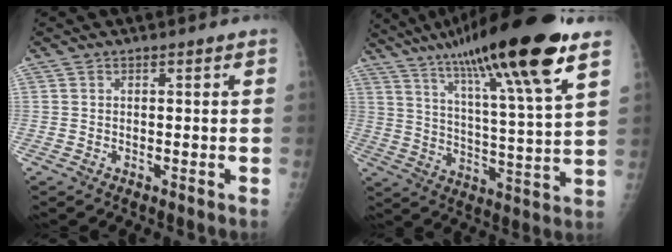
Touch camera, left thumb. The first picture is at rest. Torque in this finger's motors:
{"motor_torque": [1.84, -0.14, 1.55, -1.23, 0.52]}